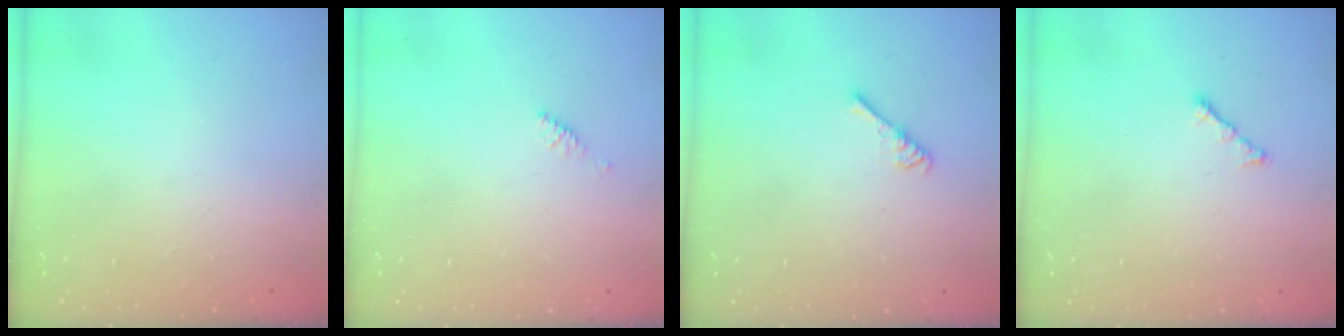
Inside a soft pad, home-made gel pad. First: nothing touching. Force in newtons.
{"total": 2.4, "press": 2.3, "slide": 0.7}
{"total": 2.6, "press": 2.6, "slide": 0.5}
{"total": 2.3, "press": 2.2, "slide": 0.7}